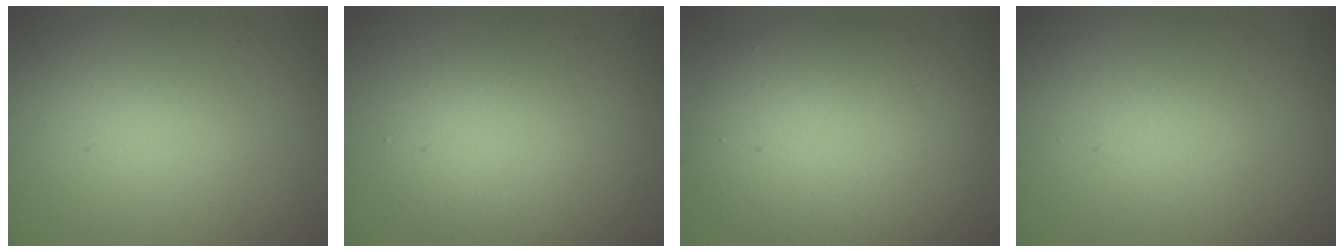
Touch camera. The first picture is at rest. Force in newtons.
{"total": 3.5, "press": 3.5, "slide": 0.1}
{"total": 7.8, "press": 7.8, "slide": 0.3}
{"total": 0.0}